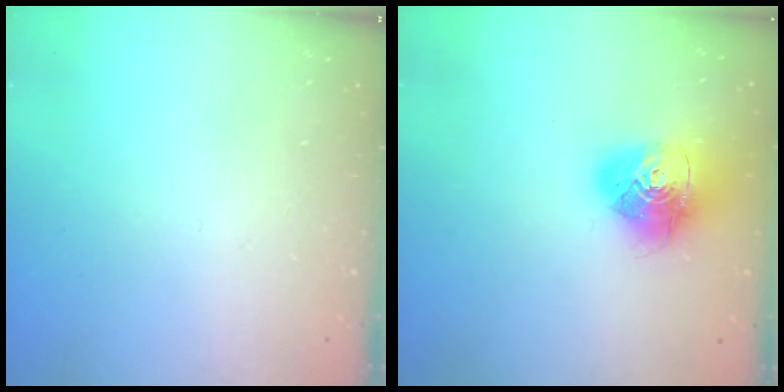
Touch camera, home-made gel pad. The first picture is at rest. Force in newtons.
{"total": 17.1, "press": 17.0, "slide": 2.2}